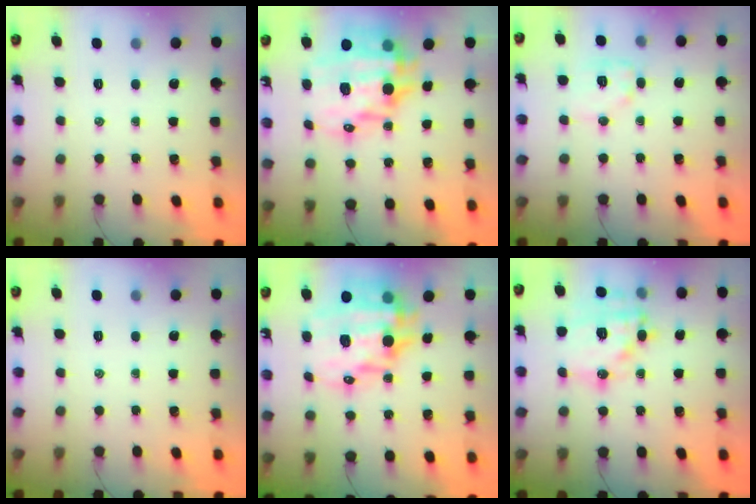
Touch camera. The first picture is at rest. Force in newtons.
{"total": 19.3, "press": 18.8, "slide": 4.2}
{"total": 9.1, "press": 9.1, "slide": 0.4}
{"total": 0.0}
{"total": 19.3, "press": 18.8, "slide": 4.2}
{"total": 17.5, "press": 17.4, "slide": 1.7}